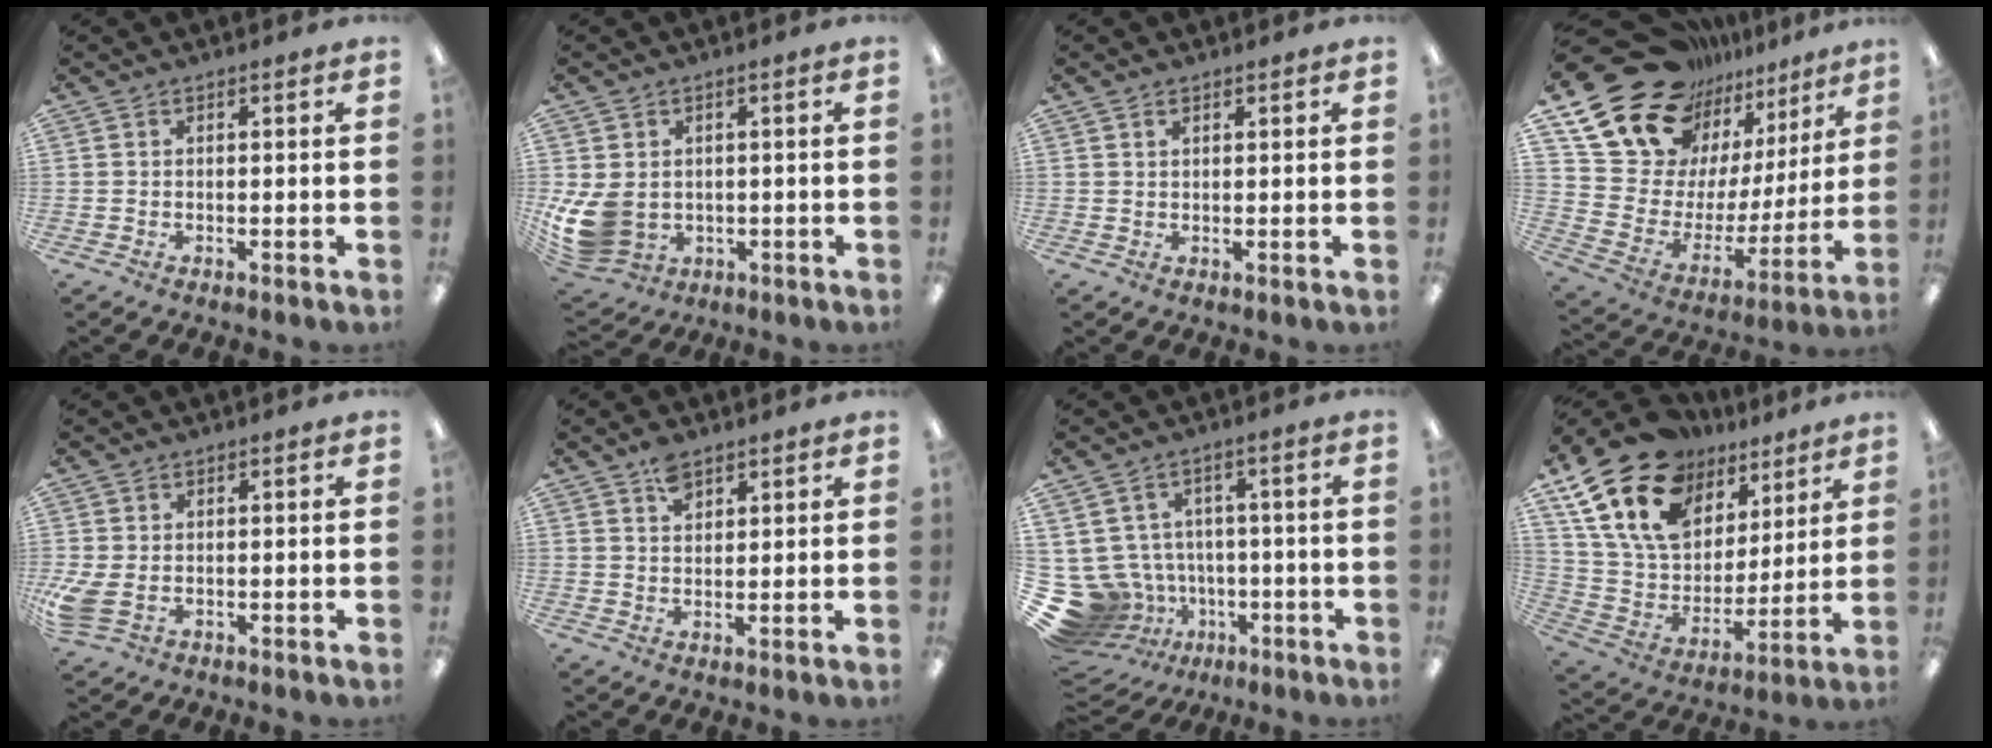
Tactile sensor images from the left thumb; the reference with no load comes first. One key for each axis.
{"total": 10.2, "fx": -0.6, "fy": 8.2, "fz": 6.0, "tx": -0.141, "ty": 0.000, "tz": -0.003}
{"total": 1.2, "fx": 0.9, "fy": 0.6, "fz": 0.5, "tx": -0.011, "ty": 0.001, "tz": 0.017}
{"total": 21.5, "fx": 16.3, "fy": 12.3, "fz": 6.6, "tx": -0.128, "ty": -0.129, "tz": 0.315}
{"total": 5.1, "fx": -0.6, "fy": 3.6, "fz": 3.5, "tx": -0.079, "ty": -0.004, "tz": -0.012}
{"total": 4.4, "fx": 2.9, "fy": 2.5, "fz": 2.1, "tx": -0.031, "ty": -0.006, "tz": 0.053}
{"total": 12.0, "fx": -3.8, "fy": 10.8, "fz": 3.5, "tx": -0.113, "ty": 0.010, "tz": -0.045}
{"total": 21.7, "fx": 12.9, "fy": 13.4, "fz": 11.2, "tx": -0.223, "ty": -0.063, "tz": 0.235}